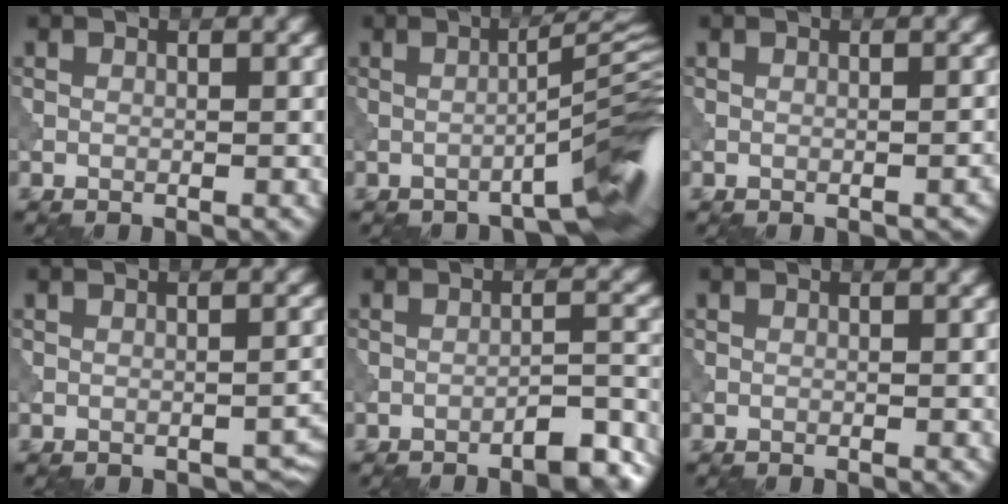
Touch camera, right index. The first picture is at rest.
{"total": 7.0, "force": [-3.7, 0.9, 5.9], "torque": [-0.063, 0.022, -0.060]}
{"total": 0.7, "force": [-0.6, 0.2, 0.3], "torque": [-0.006, -0.003, -0.007]}
{"total": 1.6, "force": [-1.1, 0.8, 0.8], "torque": [-0.006, -0.004, -0.010]}
{"total": 4.1, "force": [-3.3, 0.8, 2.4], "torque": [-0.030, 0.012, -0.046]}
{"total": 0.0}